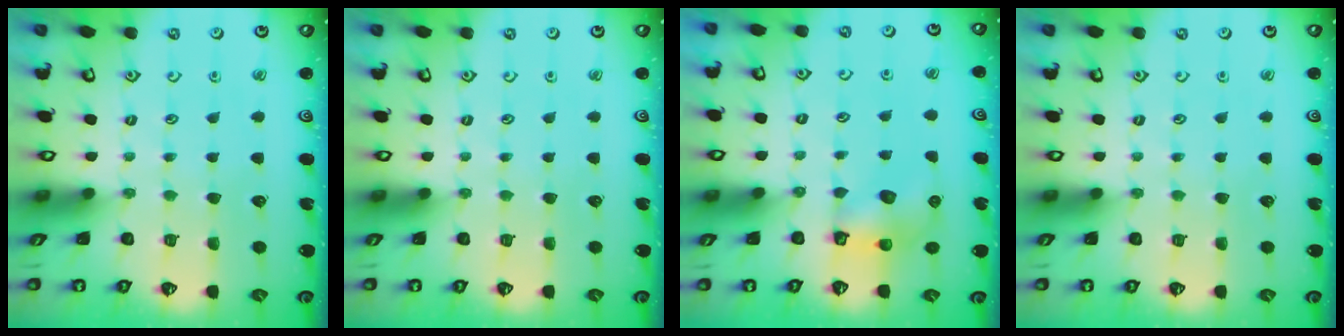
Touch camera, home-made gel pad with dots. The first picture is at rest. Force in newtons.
{"total": 0.0}
{"total": 6.6, "press": 6.6, "slide": 0.3}
{"total": 0.0}